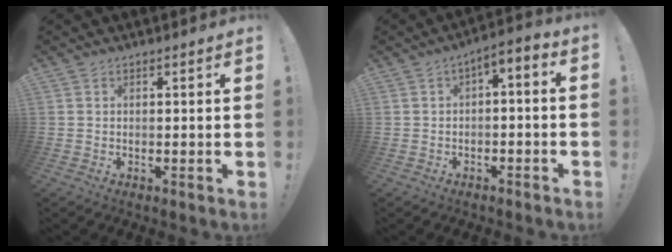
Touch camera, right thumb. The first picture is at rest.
{"total": 3.9, "force": [-2.0, 1.3, 3.1], "torque": [-0.051, 0.009, -0.033]}